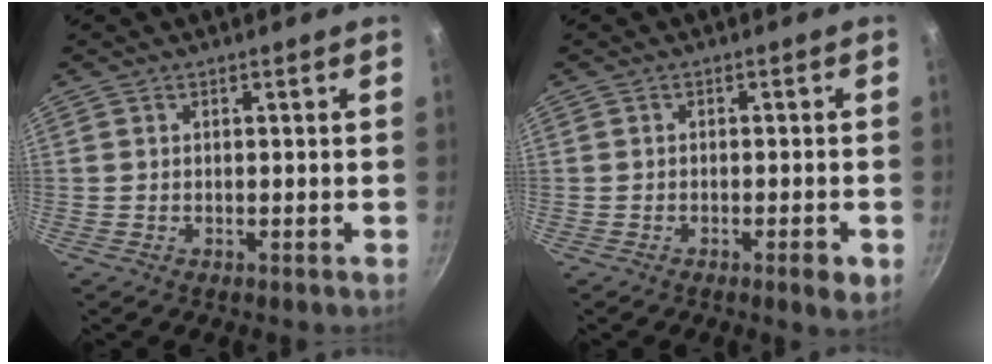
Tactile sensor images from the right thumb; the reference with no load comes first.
{"total": 3.0, "force": [-1.3, 0.7, 2.7], "torque": [-0.040, -0.001, -0.022]}